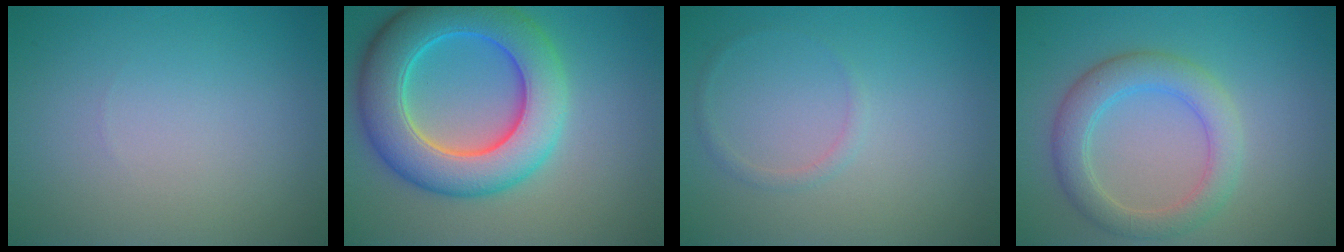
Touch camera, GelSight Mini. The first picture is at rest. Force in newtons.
{"total": 9.6, "press": 9.6, "slide": 0.5}
{"total": 0.8, "press": 0.8, "slide": 0.0}
{"total": 4.1, "press": 4.1, "slide": 0.2}